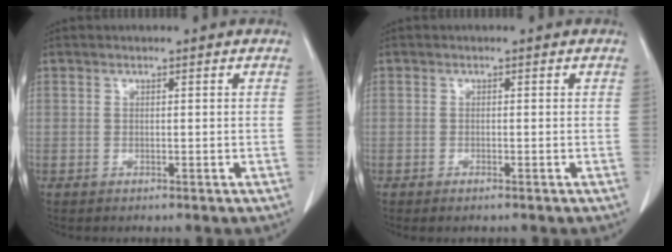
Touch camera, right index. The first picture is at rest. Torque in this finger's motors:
{"motor_torque": [0.05, -0.02, 0.02, 0.01]}